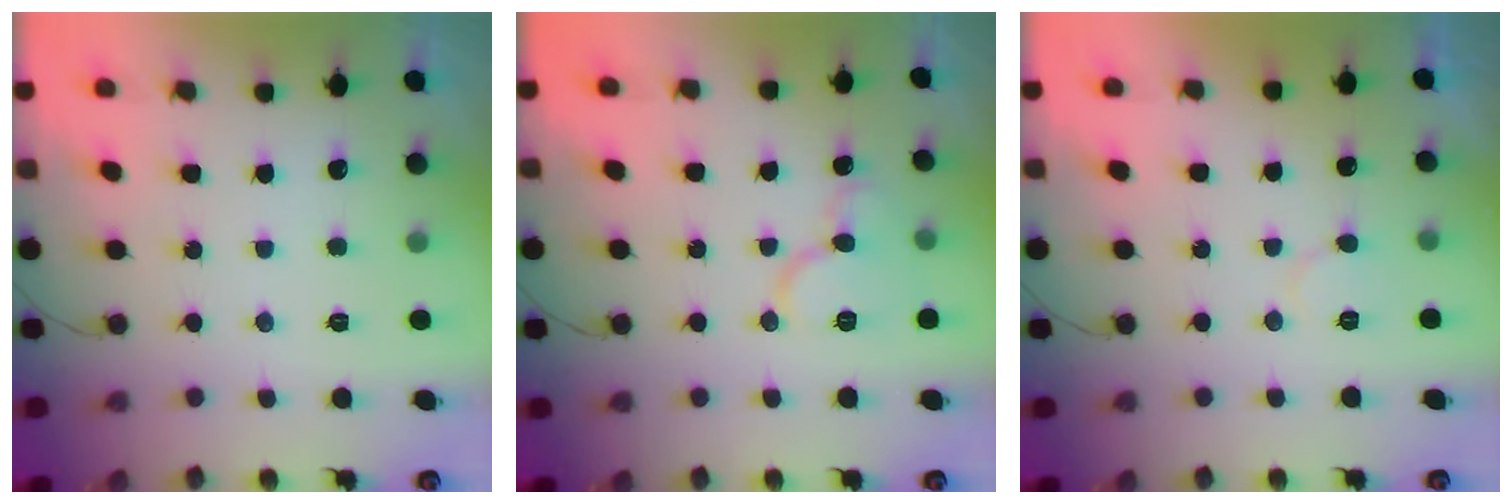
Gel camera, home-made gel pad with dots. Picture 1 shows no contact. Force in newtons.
{"total": 10.6, "press": 10.6, "slide": 1.1}
{"total": 4.8, "press": 4.8, "slide": 0.4}